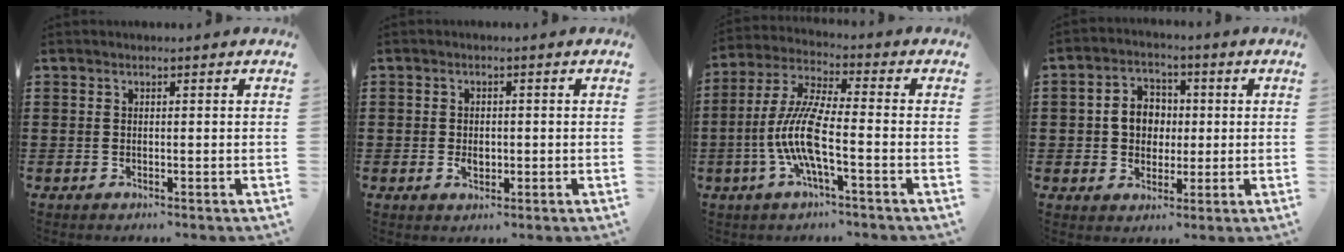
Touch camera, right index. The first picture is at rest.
{"total": 1.9, "force": [-0.3, 1.3, 1.4], "torque": [-0.026, 0.004, -0.006]}
{"total": 9.3, "force": [-2.9, 1.8, 8.6], "torque": [-0.201, -0.016, -0.065]}
{"total": 5.6, "force": [0.1, 5.0, 2.6], "torque": [-0.059, 0.014, -0.004]}